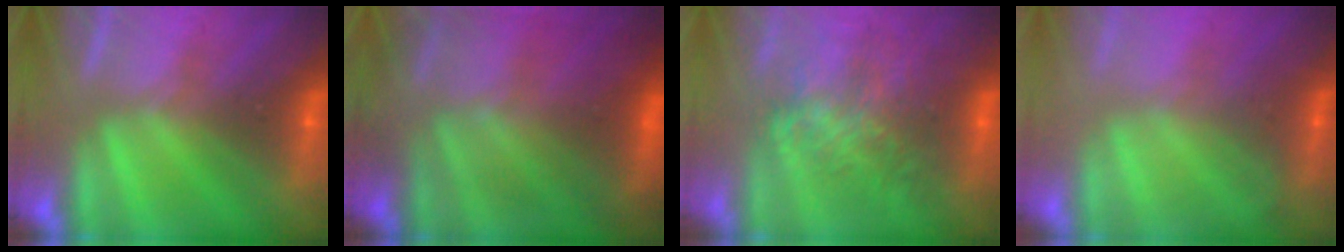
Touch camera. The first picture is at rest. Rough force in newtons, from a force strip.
{"total": 7.3}
{"total": 10.2}
{"total": 2.2}